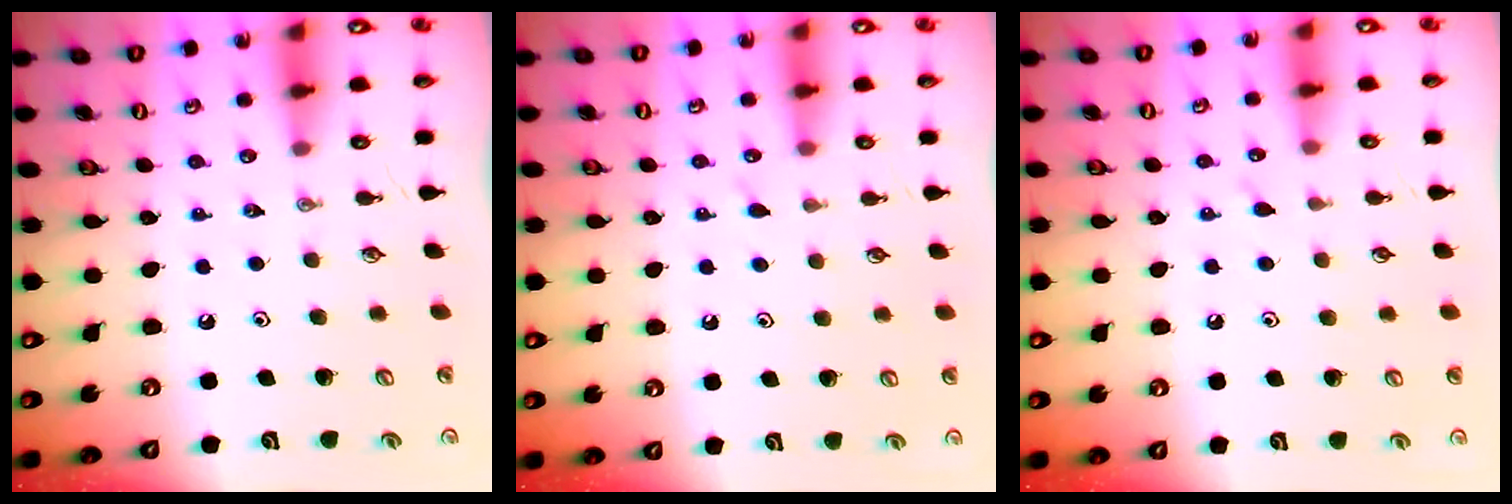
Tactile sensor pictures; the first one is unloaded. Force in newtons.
{"total": 5.8, "press": 5.8, "slide": 0.5}
{"total": 6.3, "press": 6.2, "slide": 0.7}